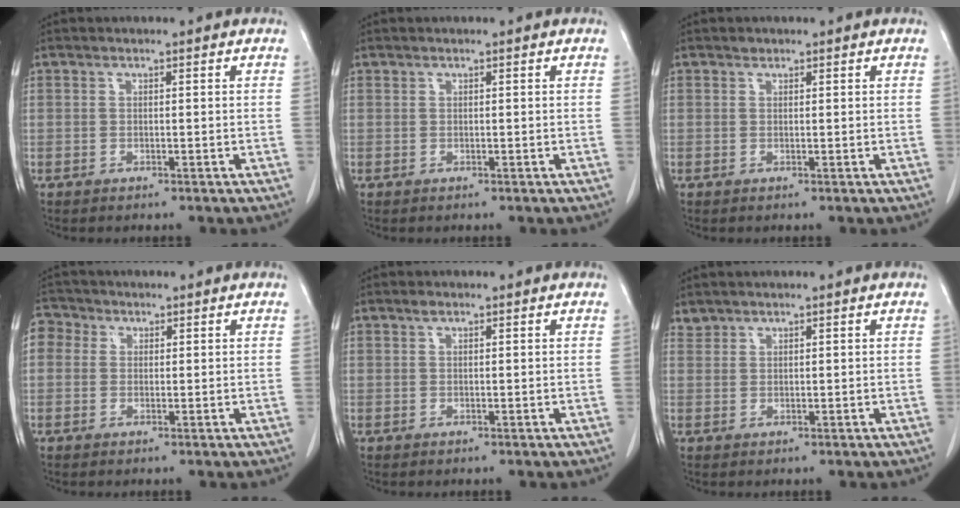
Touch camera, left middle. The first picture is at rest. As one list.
[{"total": 0.0}, {"total": 0.5, "force": [0.5, 0.2, 0.0], "torque": [-0.004, -0.002, 0.006]}, {"total": 3.7, "force": [1.2, 3.3, 1.2], "torque": [-0.025, 0.016, 0.018]}, {"total": 0.6, "force": [0.5, 0.1, 0.3], "torque": [-0.009, 0.000, 0.010]}, {"total": 1.1, "force": [1.1, 0.2, -0.2], "torque": [0.001, 0.003, 0.023]}]